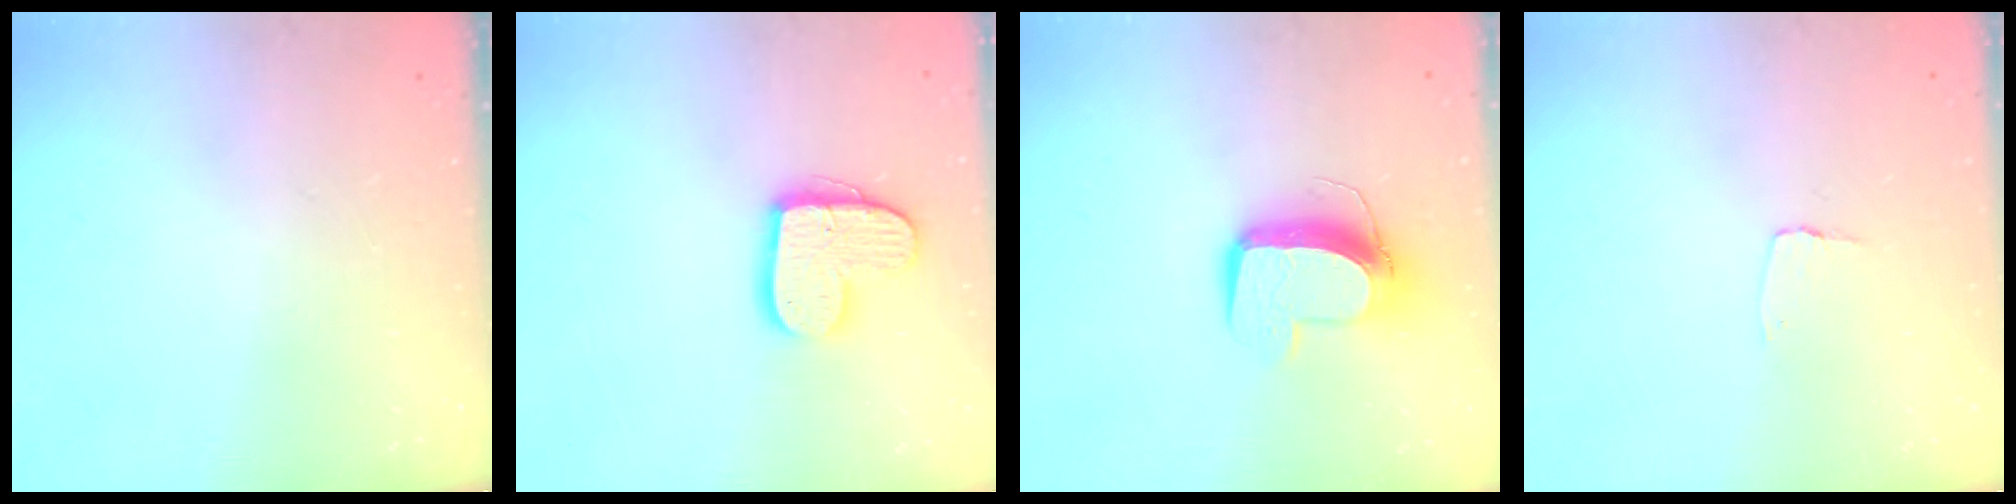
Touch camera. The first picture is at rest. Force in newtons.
{"total": 13.5, "press": 13.5, "slide": 0.9}
{"total": 10.7, "press": 10.6, "slide": 1.1}
{"total": 2.6, "press": 2.6, "slide": 0.2}